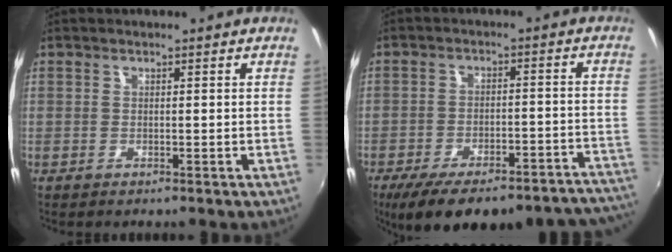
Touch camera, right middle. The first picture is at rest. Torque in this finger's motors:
{"motor_torque": [1.32, -0.82, 0.35, 0.13]}